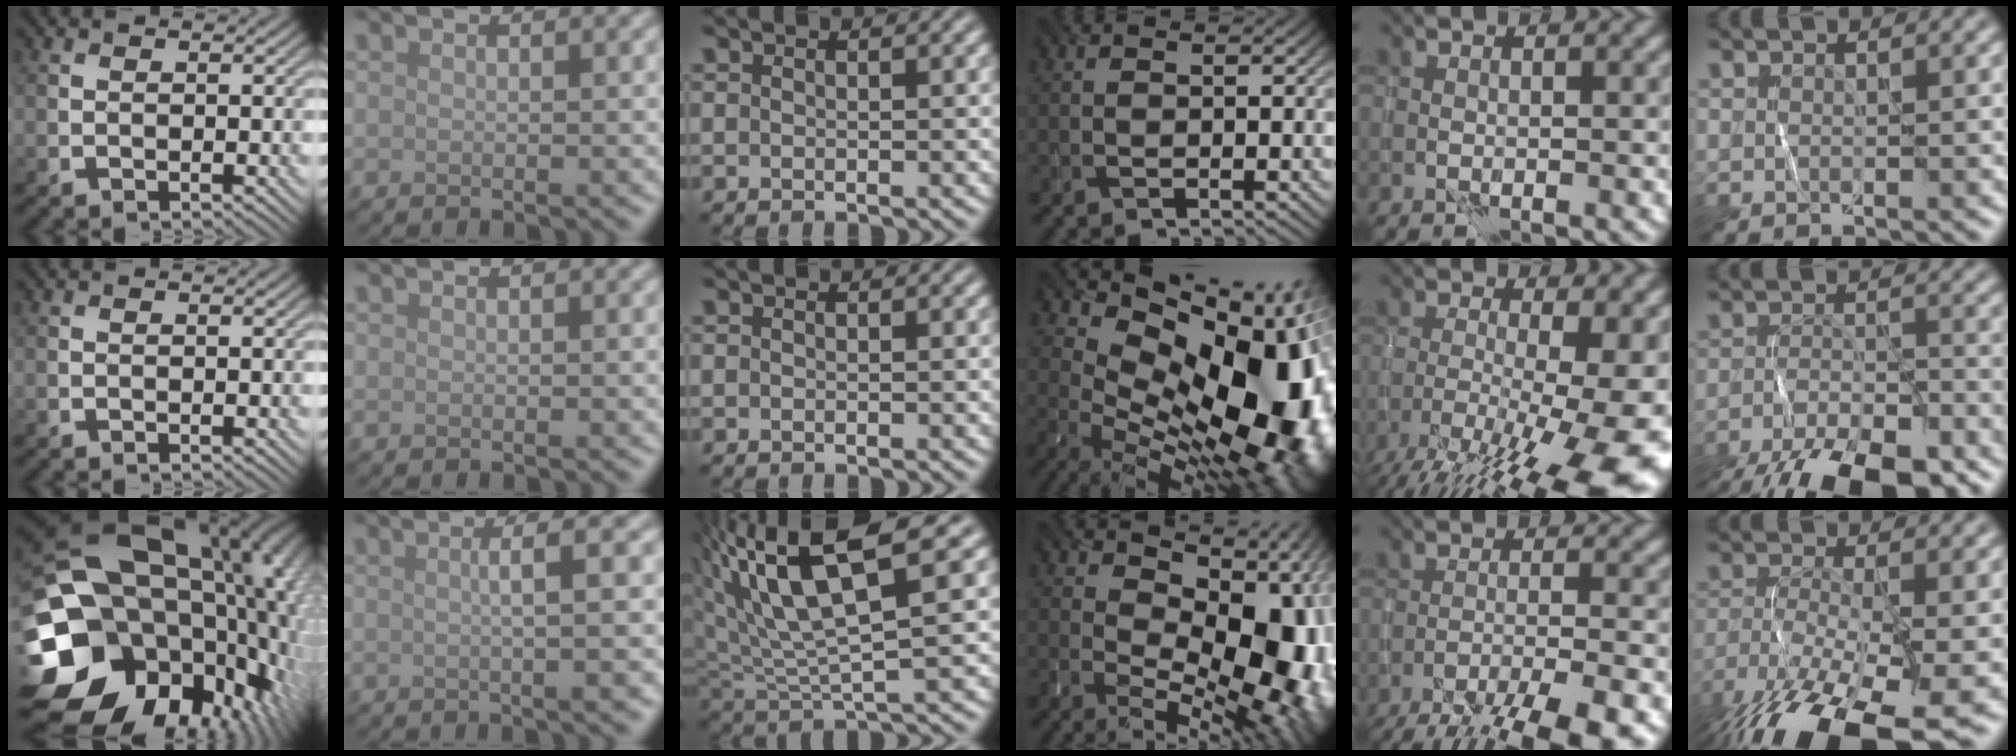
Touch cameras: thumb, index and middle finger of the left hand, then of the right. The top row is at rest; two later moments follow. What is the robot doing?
{"motion": "wrap", "object": "ribbon"}